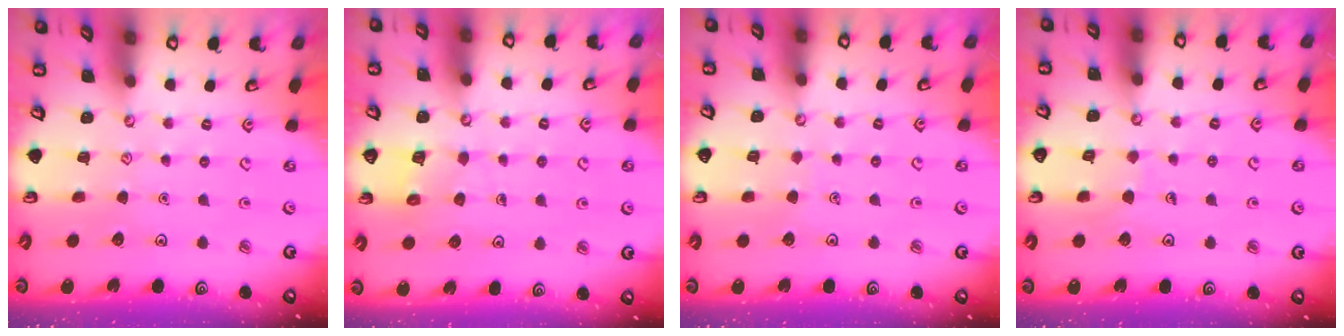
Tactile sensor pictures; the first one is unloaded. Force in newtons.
{"total": 4.8, "press": 4.8, "slide": 0.3}
{"total": 1.5, "press": 1.5, "slide": 0.2}
{"total": 5.0, "press": 5.0, "slide": 0.4}